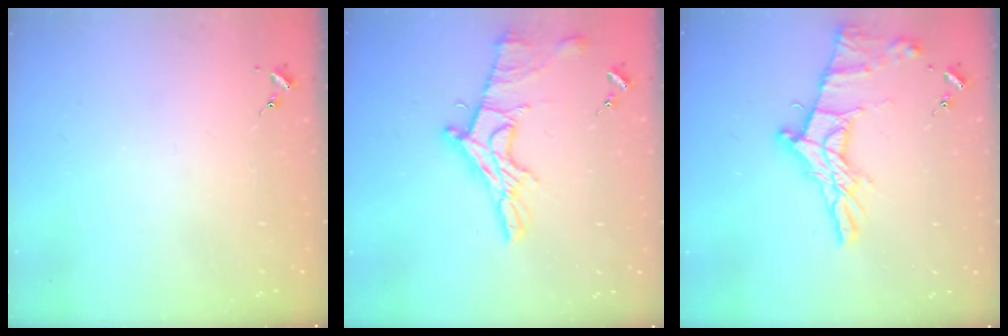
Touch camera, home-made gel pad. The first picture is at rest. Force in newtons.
{"total": 14.1, "press": 14.1, "slide": 1.3}
{"total": 16.2, "press": 16.1, "slide": 1.0}